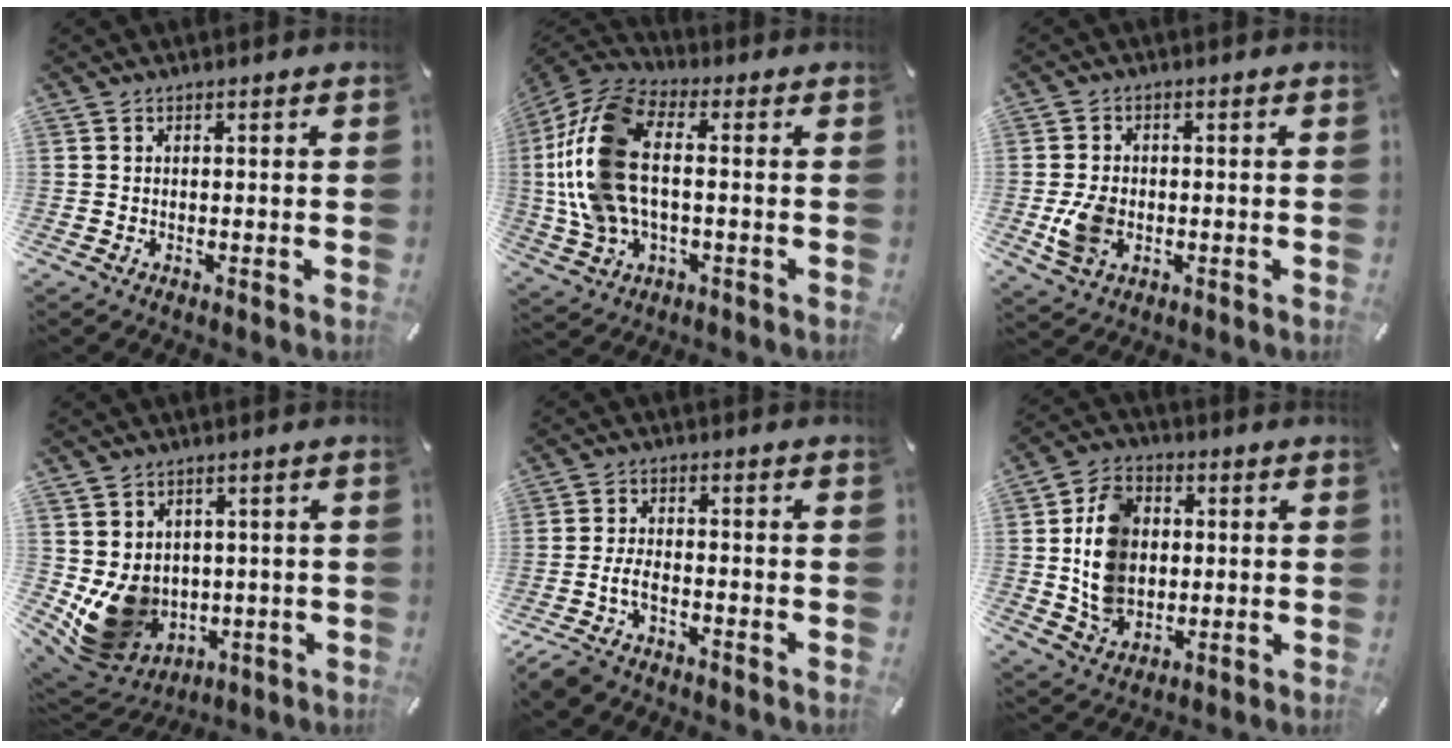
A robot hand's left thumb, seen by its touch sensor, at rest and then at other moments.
{"total": 17.6, "force": [-0.1, 10.4, 14.1], "torque": [-0.316, 0.002, -0.002]}
{"total": 7.0, "force": [-1.4, 5.4, 4.3], "torque": [-0.097, 0.000, -0.025]}
{"total": 11.5, "force": [0.1, 10.5, 4.6], "torque": [-0.101, -0.021, 0.010]}
{"total": 5.1, "force": [-3.2, 2.6, 3.1], "torque": [-0.077, 0.010, -0.063]}
{"total": 12.6, "force": [0.8, 10.5, 7.1], "torque": [-0.152, 0.014, 0.017]}